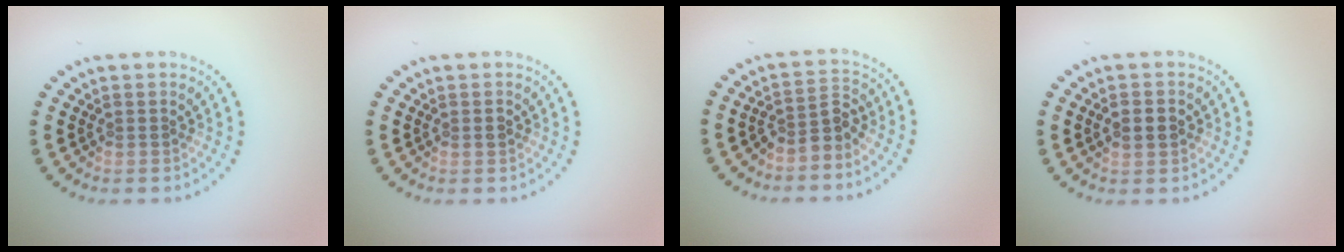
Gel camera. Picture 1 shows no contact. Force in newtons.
{"total": 0.9, "press": 0.9, "slide": 0.0}
{"total": 2.5, "press": 1.8, "slide": 1.7}
{"total": 2.5, "press": 2.5, "slide": 0.1}